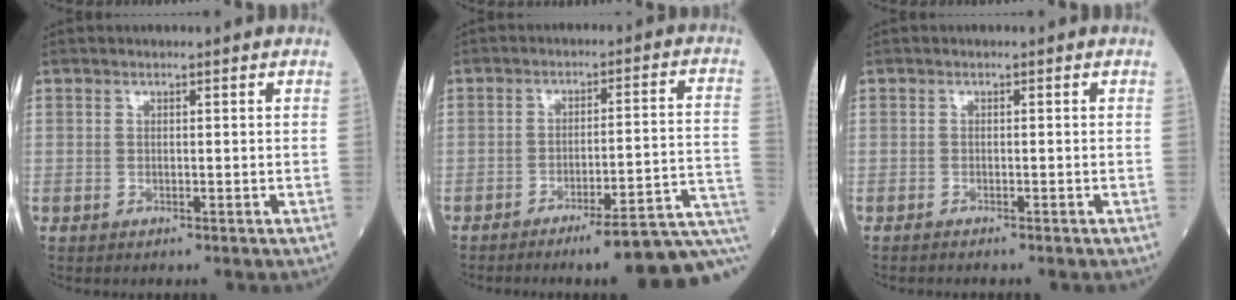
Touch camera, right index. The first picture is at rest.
{"total": 12.0, "force": [-8.2, -0.6, 8.7], "torque": [-0.067, 0.022, -0.112]}
{"total": 1.2, "force": [-1.1, 0.0, 0.4], "torque": [-0.005, -0.001, -0.013]}